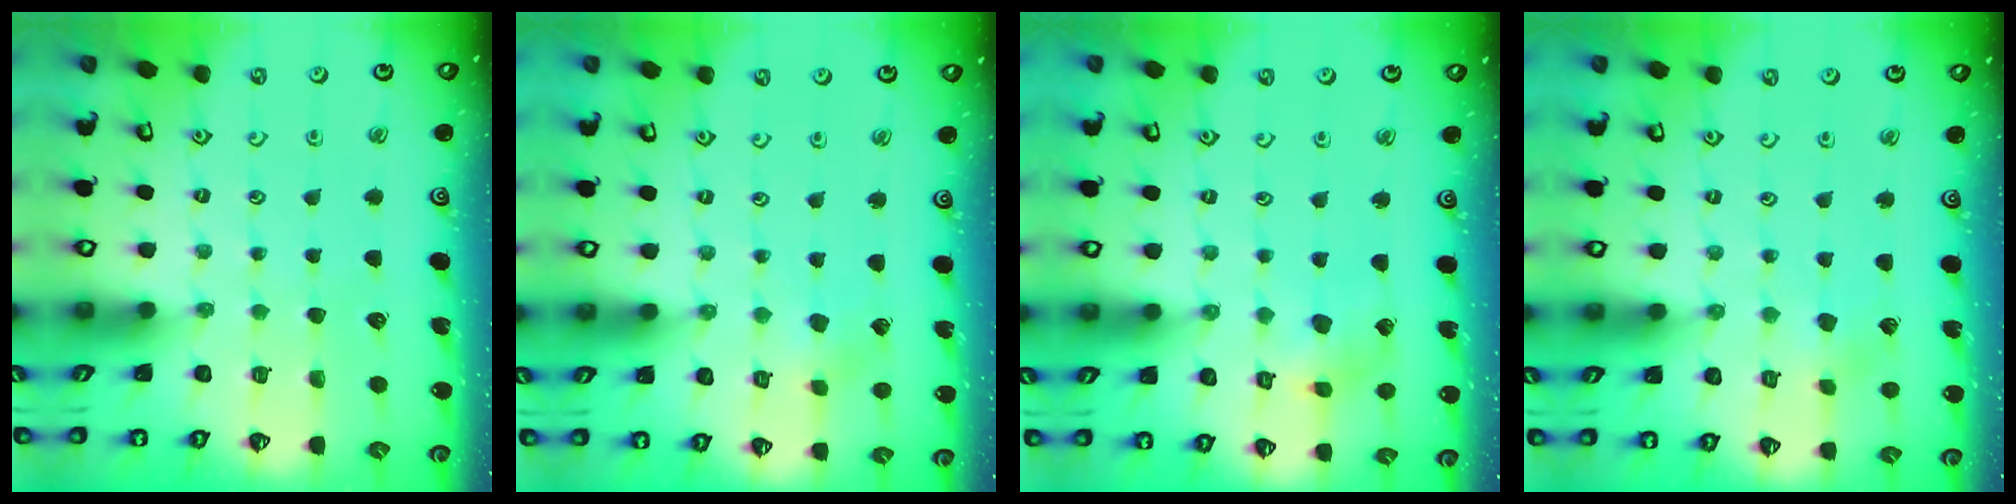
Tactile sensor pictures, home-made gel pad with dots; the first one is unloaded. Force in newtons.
{"total": 2.8, "press": 2.8, "slide": 0.1}
{"total": 4.6, "press": 4.6, "slide": 0.4}
{"total": 2.3, "press": 2.3, "slide": 0.1}